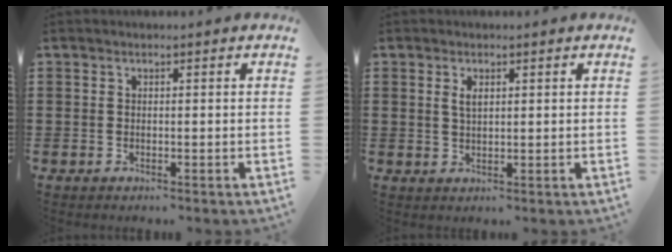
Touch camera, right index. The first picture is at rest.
{"total": 2.0, "force": [0.7, 0.8, 1.6], "torque": [-0.035, 0.004, 0.012]}